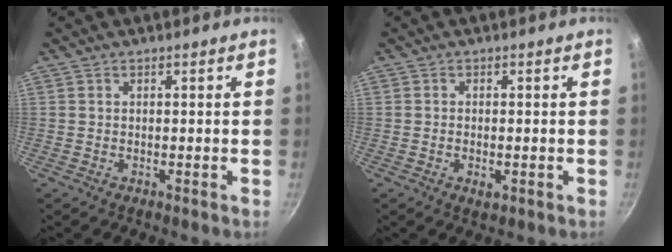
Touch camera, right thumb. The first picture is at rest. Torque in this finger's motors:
{"motor_torque": [-0.62, -0.22, 0.14, 0.54, -0.04]}